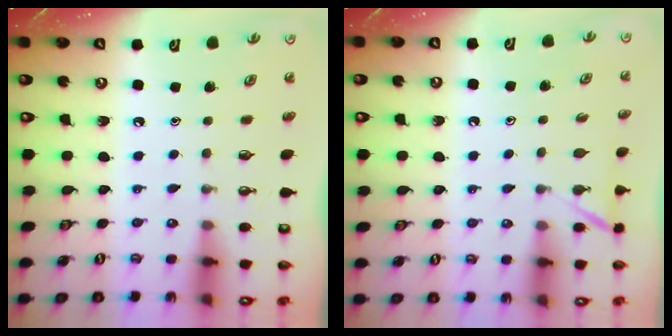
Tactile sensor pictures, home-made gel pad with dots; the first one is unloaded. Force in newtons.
{"total": 3.7, "press": 3.6, "slide": 0.4}